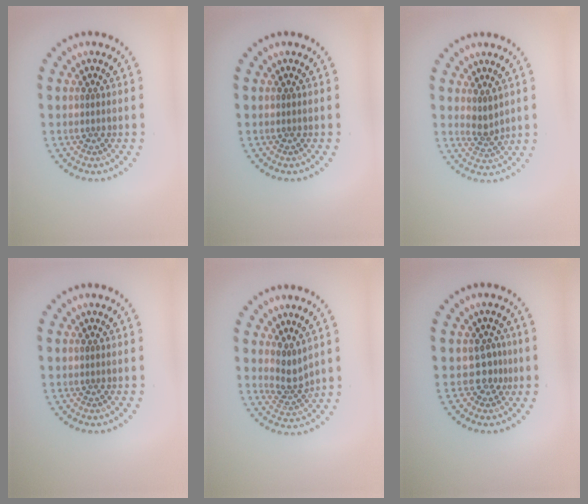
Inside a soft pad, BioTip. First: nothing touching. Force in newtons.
{"total": 0.0}
{"total": 1.9, "press": 1.5, "slide": 1.2}
{"total": 0.0}
{"total": 2.2, "press": 1.6, "slide": 1.5}
{"total": 1.9, "press": 1.4, "slide": 1.4}